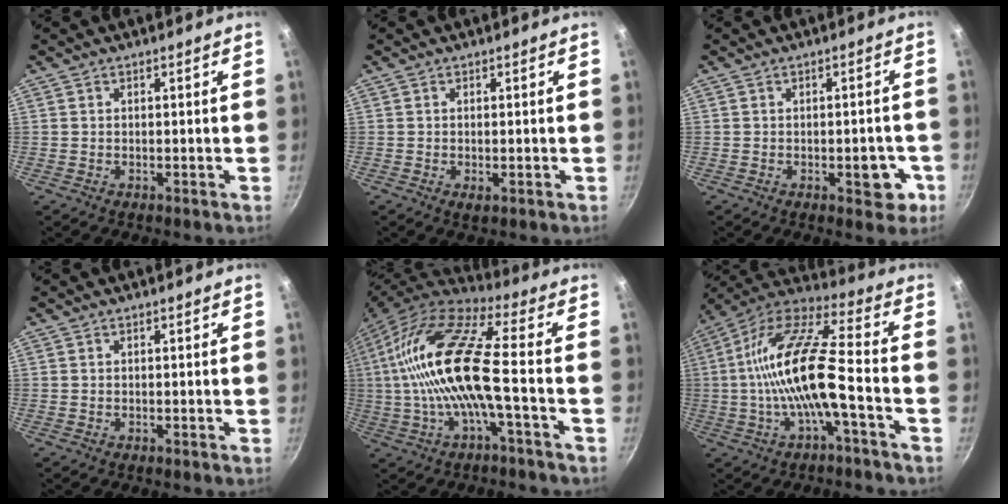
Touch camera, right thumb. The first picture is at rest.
{"total": 1.5, "force": [-0.4, 0.6, 1.3], "torque": [-0.023, -0.004, -0.005]}
{"total": 5.8, "force": [-2.0, 3.1, 4.5], "torque": [-0.027, 0.015, -0.023]}
{"total": 0.0}
{"total": 19.0, "force": [-1.3, 5.0, 18.3], "torque": [-0.354, 0.035, -0.035]}
{"total": 17.7, "force": [-3.4, 4.8, 16.6], "torque": [-0.312, 0.041, -0.077]}